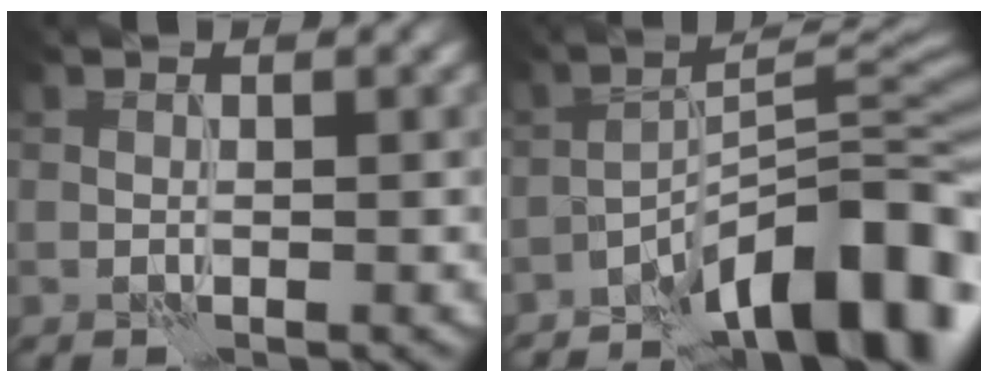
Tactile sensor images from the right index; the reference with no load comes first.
{"total": 12.2, "force": [-8.0, 3.7, 8.4], "torque": [-0.105, 0.017, -0.140]}